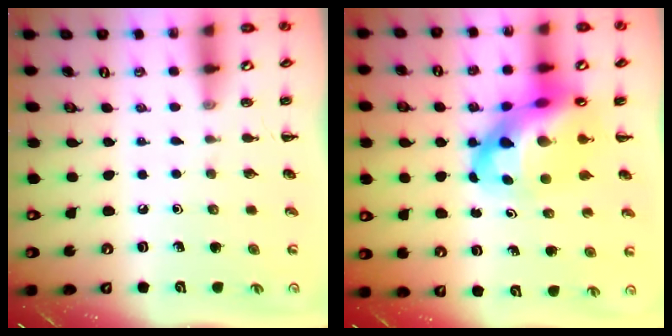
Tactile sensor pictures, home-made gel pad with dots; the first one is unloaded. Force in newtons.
{"total": 13.8, "press": 13.3, "slide": 3.7}